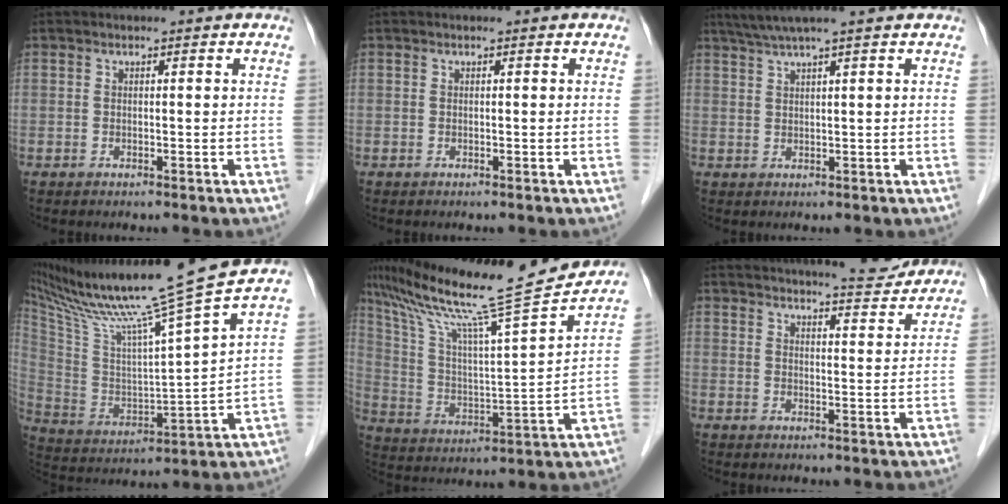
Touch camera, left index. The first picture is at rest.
{"total": 0.0}
{"total": 5.5, "force": [4.4, -1.2, 3.1], "torque": [-0.052, 0.025, 0.080]}
{"total": 22.5, "force": [18.6, -2.6, 12.4], "torque": [-0.227, -0.047, 0.312]}
{"total": 20.9, "force": [18.0, -1.7, 10.4], "torque": [-0.192, -0.020, 0.291]}
{"total": 11.7, "force": [11.1, 1.1, 3.5], "torque": [-0.049, -0.004, 0.140]}